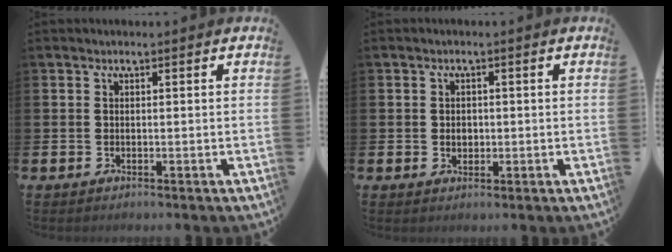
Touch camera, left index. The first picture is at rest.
{"total": 1.5, "force": [0.0, 1.2, 0.9], "torque": [-0.005, 0.004, -0.004]}